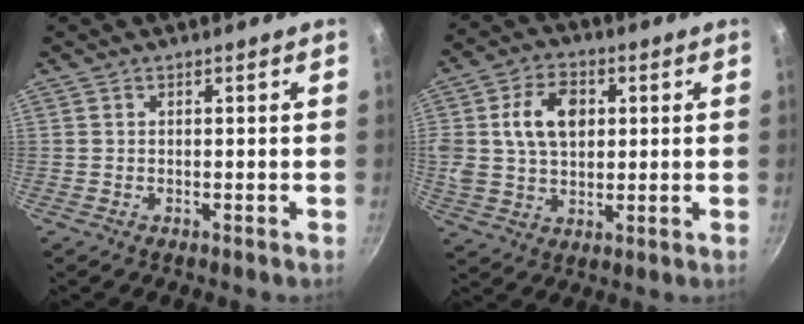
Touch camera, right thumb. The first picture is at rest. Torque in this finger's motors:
{"motor_torque": [-0.71, 1.46, 1.22, 0.45, 0.11]}